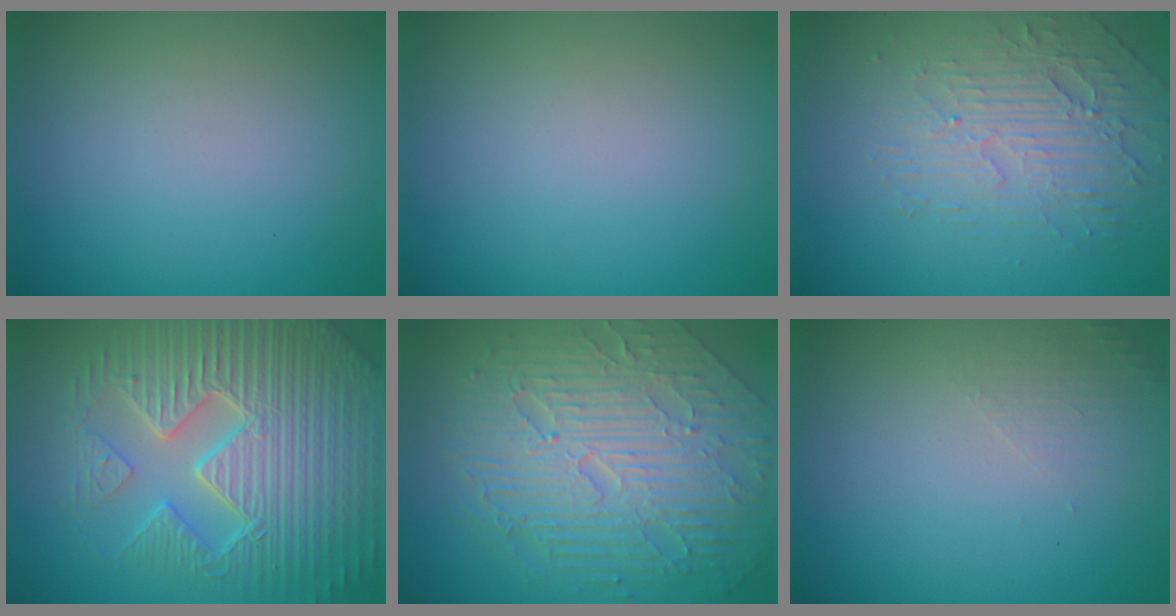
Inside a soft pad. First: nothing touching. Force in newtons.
{"total": 0.0}
{"total": 3.9, "press": 3.4, "slide": 1.8}
{"total": 9.5, "press": 6.7, "slide": 6.7}
{"total": 9.8, "press": 6.5, "slide": 7.3}
{"total": 1.3, "press": 1.2, "slide": 0.4}